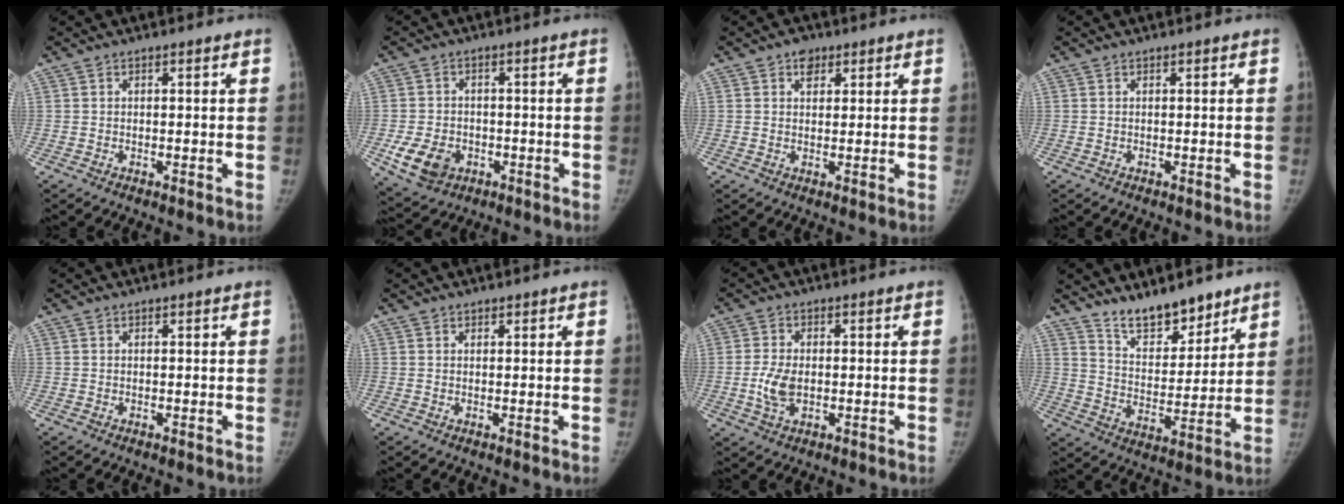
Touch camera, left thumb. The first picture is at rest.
{"total": 7.7, "force": [-2.6, 6.0, 4.2], "torque": [-0.065, 0.006, -0.034]}
{"total": 2.9, "force": [1.6, 2.0, 1.3], "torque": [-0.003, -0.006, 0.022]}
{"total": 0.0}
{"total": 0.0}
{"total": 0.7, "force": [0.6, 0.4, 0.0], "torque": [0.008, -0.004, 0.007]}
{"total": 5.5, "force": [-0.7, 3.4, 4.3], "torque": [-0.092, 0.001, -0.012]}
{"total": 11.5, "force": [9.5, 4.4, 4.8], "torque": [-0.045, -0.072, 0.172]}